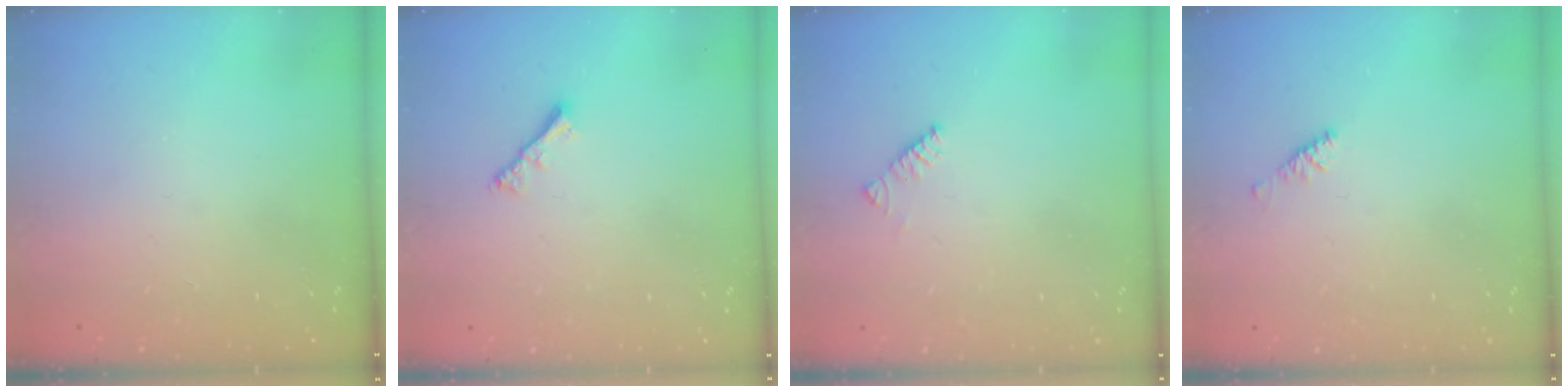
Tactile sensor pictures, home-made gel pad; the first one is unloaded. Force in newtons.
{"total": 2.6, "press": 2.5, "slide": 0.5}
{"total": 2.6, "press": 2.6, "slide": 0.4}
{"total": 2.9, "press": 2.8, "slide": 0.6}